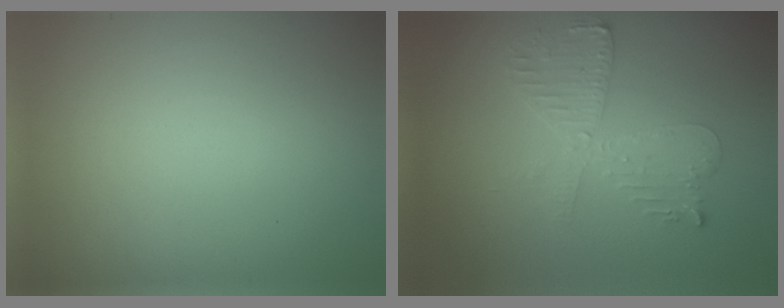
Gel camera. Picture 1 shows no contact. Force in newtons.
{"total": 4.1, "press": 3.5, "slide": 2.1}